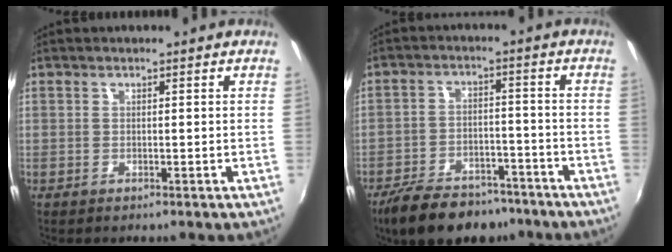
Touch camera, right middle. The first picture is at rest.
{"total": 15.1, "force": [-11.7, 6.7, 6.8], "torque": [-0.152, -0.005, -0.176]}